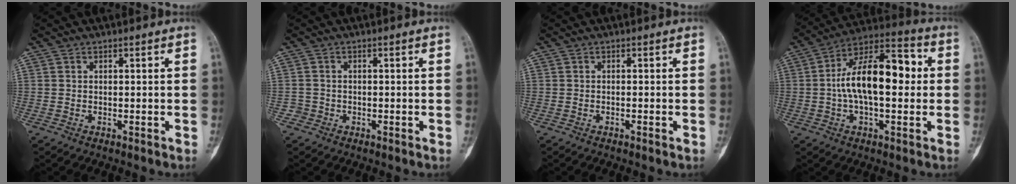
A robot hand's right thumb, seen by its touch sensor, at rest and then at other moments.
{"total": 1.5, "force": [-0.7, 1.3, -0.2], "torque": [0.014, 0.008, -0.020]}
{"total": 0.6, "force": [-0.3, 0.0, 0.5], "torque": [-0.015, 0.004, -0.002]}
{"total": 17.4, "force": [0.8, 8.3, 15.2], "torque": [-0.244, 0.037, 0.005]}